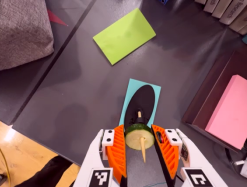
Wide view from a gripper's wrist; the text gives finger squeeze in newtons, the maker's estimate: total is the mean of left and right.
{"total": 8.5, "left": 8.6, "right": 8.4}